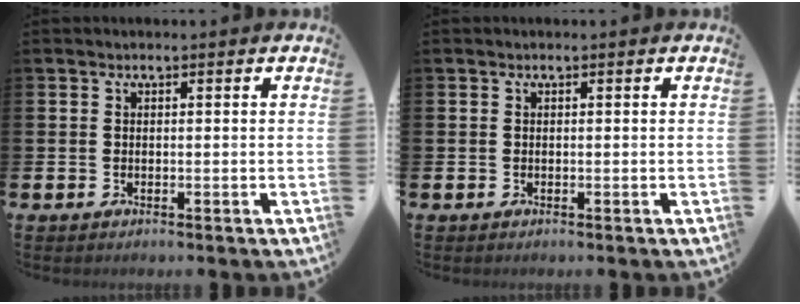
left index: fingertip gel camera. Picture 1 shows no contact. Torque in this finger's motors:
{"motor_torque": [0.00, 0.00, -0.01, 0.00]}